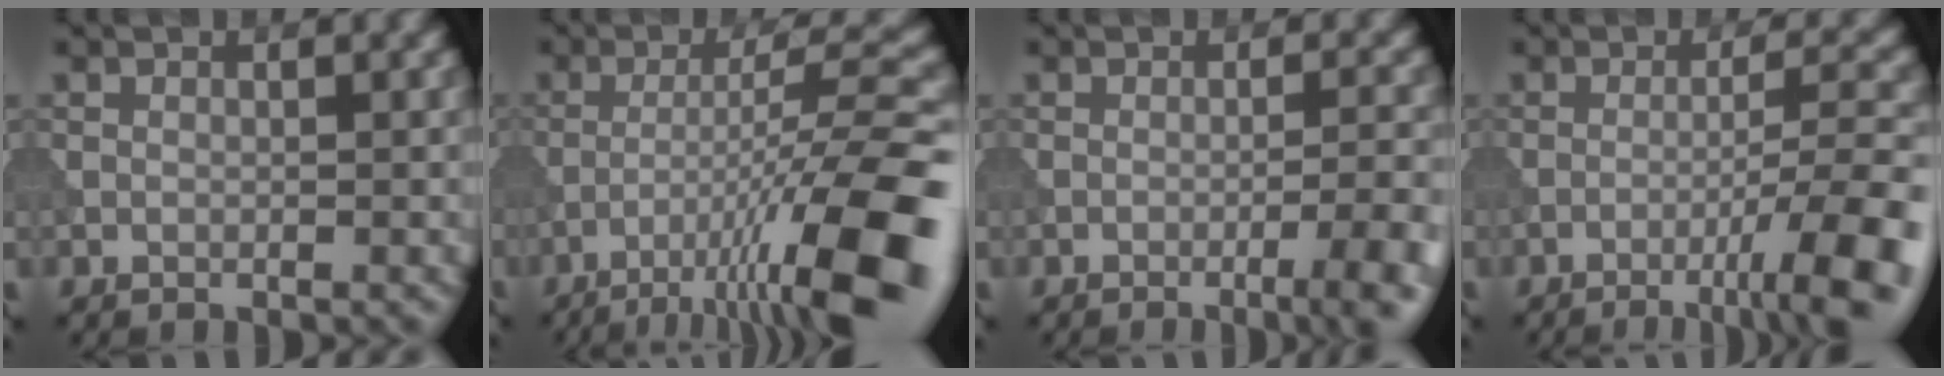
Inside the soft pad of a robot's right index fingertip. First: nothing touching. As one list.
[{"total": 12.0, "force": [-6.4, 1.6, 10.1], "torque": [-0.152, 0.014, -0.101]}, {"total": 5.7, "force": [-2.6, 1.4, 4.9], "torque": [-0.058, 0.007, -0.038]}, {"total": 8.2, "force": [-4.0, 1.3, 7.1], "torque": [-0.098, 0.011, -0.058]}]